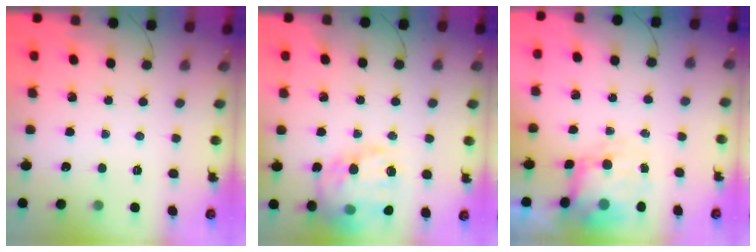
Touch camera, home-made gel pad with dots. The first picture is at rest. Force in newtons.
{"total": 22.5, "press": 22.1, "slide": 4.0}
{"total": 8.6, "press": 8.3, "slide": 2.2}